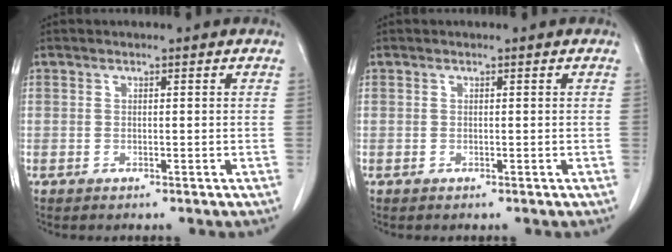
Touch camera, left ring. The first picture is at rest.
{"total": 0.0}